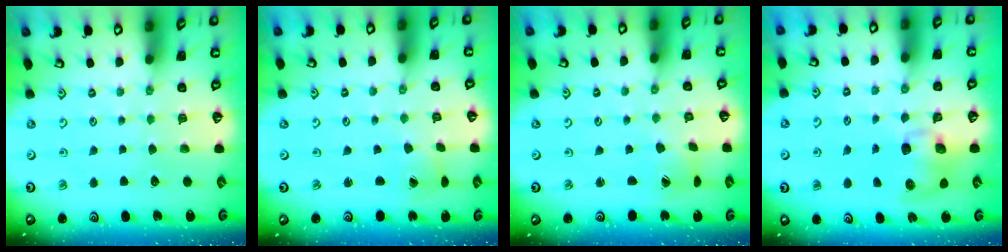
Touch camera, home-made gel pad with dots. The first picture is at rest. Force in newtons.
{"total": 1.7, "press": 1.7, "slide": 0.2}
{"total": 2.2, "press": 2.2, "slide": 0.3}
{"total": 8.7, "press": 8.6, "slide": 1.1}